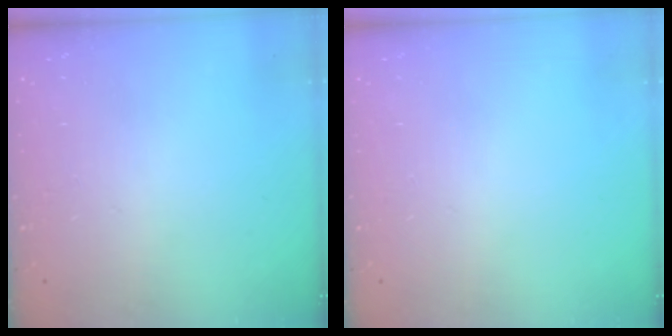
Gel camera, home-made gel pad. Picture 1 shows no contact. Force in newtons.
{"total": 0.0}